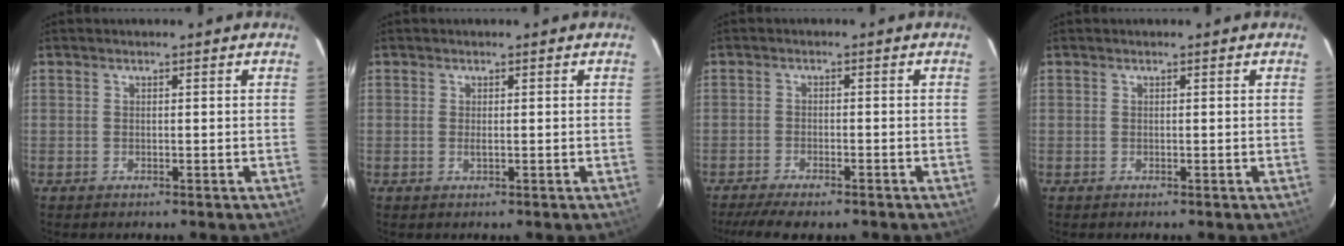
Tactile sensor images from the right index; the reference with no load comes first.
{"total": 0.8, "force": [0.0, 0.2, 0.8], "torque": [-0.016, -0.001, -0.001]}
{"total": 8.2, "force": [-6.6, 2.0, 4.4], "torque": [-0.109, -0.024, -0.109]}
{"total": 0.0}